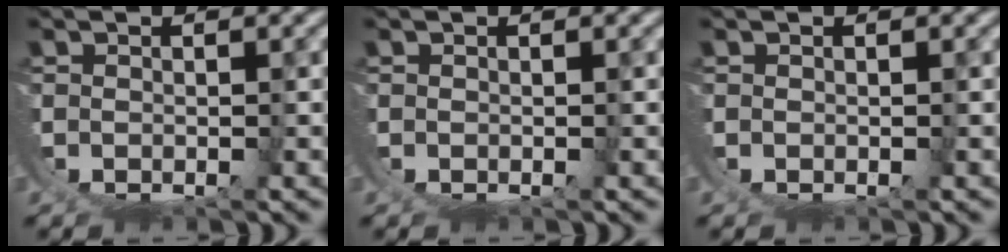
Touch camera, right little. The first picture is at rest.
{"total": 0.0}
{"total": 0.0}